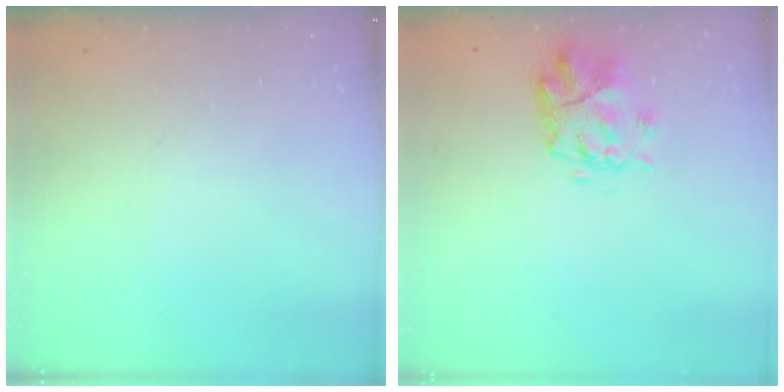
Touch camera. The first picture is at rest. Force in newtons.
{"total": 4.0, "press": 3.6, "slide": 1.8}